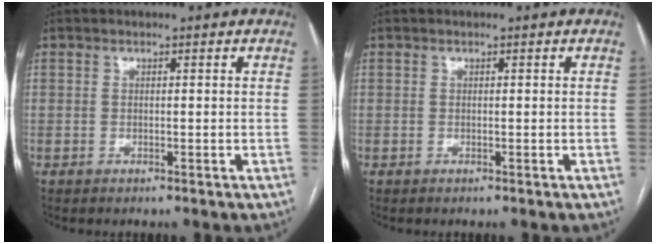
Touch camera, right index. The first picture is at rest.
{"total": 0.0}